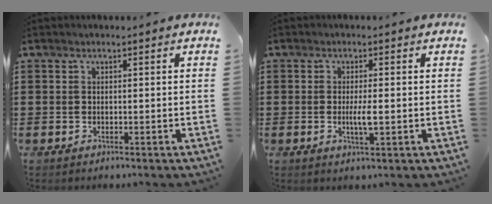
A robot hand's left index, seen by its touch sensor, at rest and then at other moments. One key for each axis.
{"total": 2.9, "fx": -0.2, "fy": 0.3, "fz": 2.9, "tx": -0.053, "ty": -0.005, "tz": -0.004}